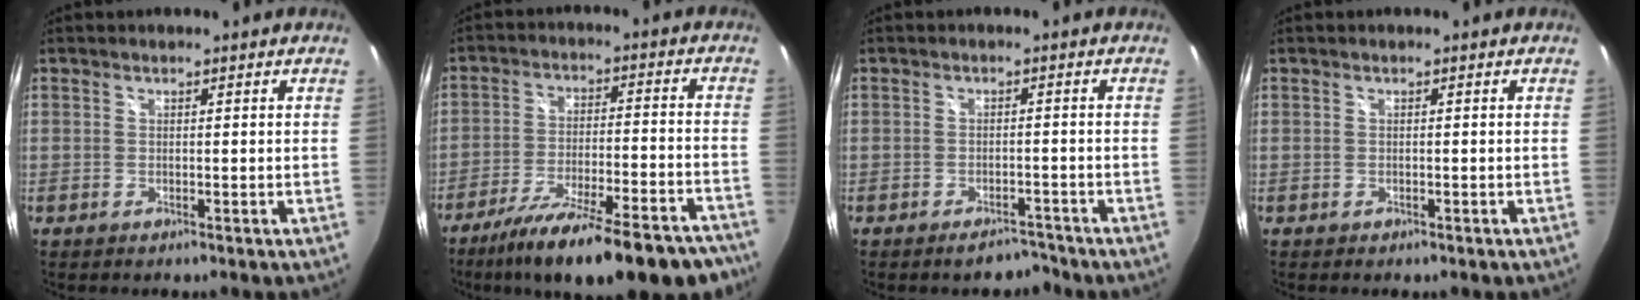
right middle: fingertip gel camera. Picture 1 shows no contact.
{"total": 24.1, "force": [-19.3, 5.6, 13.4], "torque": [-0.221, -0.044, -0.274]}
{"total": 3.7, "force": [-3.2, 1.5, 0.9], "torque": [-0.016, 0.004, -0.043]}
{"total": 0.6, "force": [-0.3, 0.4, 0.1], "torque": [-0.003, -0.002, -0.004]}